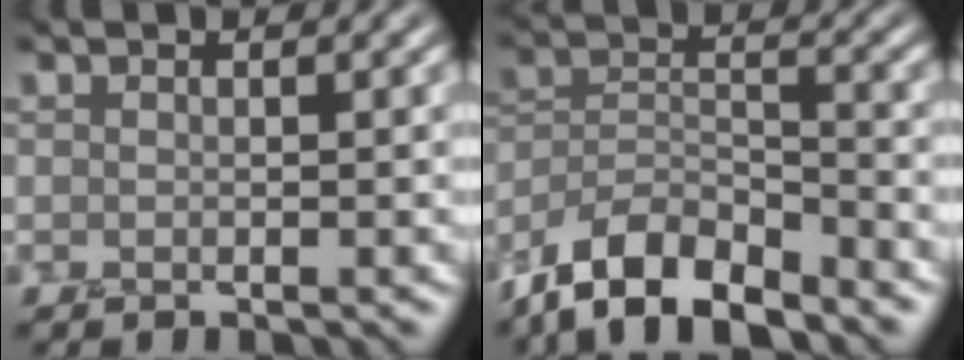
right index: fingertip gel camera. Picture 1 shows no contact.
{"total": 8.2, "force": [-6.4, 3.0, 4.1], "torque": [-0.068, 0.000, -0.126]}